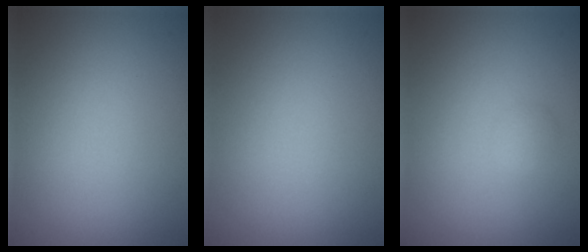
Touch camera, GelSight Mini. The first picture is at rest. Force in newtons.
{"total": 0.0}
{"total": 0.8, "press": 0.8, "slide": 0.1}